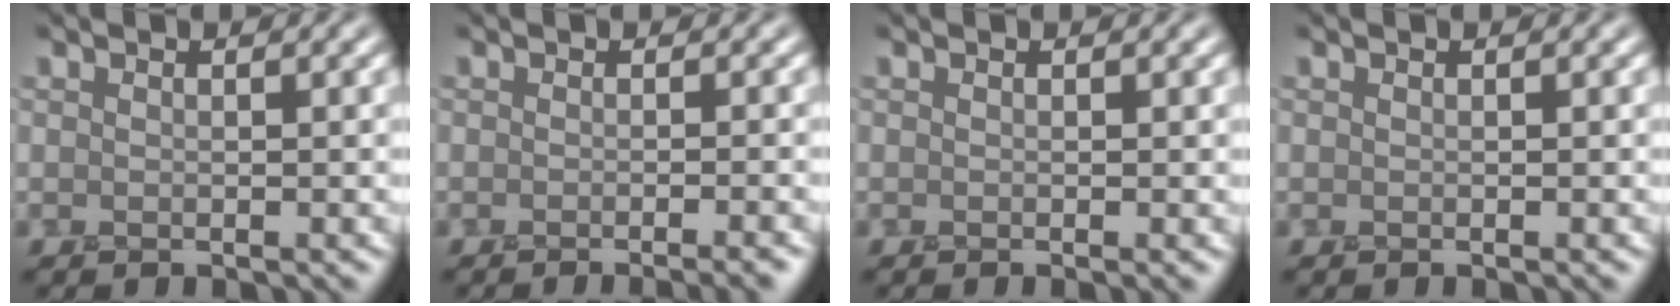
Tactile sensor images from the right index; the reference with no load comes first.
{"total": 3.0, "force": [-1.6, 1.0, 2.4], "torque": [-0.004, 0.006, -0.022]}
{"total": 0.5, "force": [-0.1, 0.1, 0.5], "torque": [-0.006, -0.005, -0.003]}
{"total": 0.0}